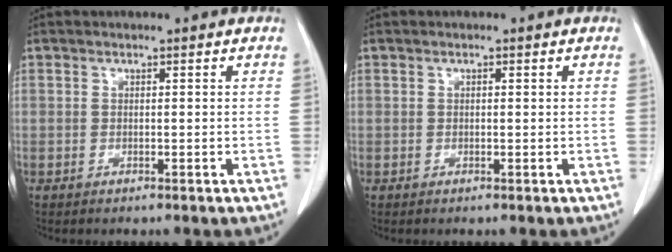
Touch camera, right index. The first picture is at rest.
{"total": 0.5, "force": [0.1, 0.2, 0.5], "torque": [-0.007, 0.000, 0.000]}